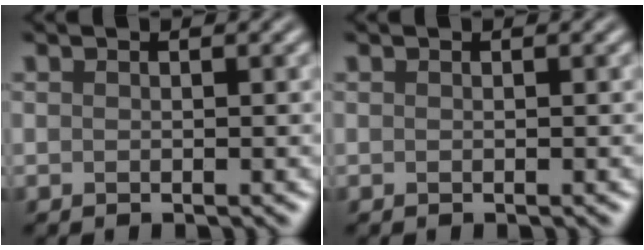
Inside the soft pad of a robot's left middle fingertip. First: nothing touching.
{"total": 0.0}